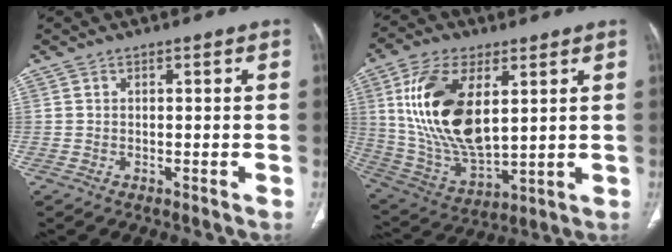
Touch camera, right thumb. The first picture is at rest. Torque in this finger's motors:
{"motor_torque": [-1.81, 2.61, 2.14, 0.64, 0.79]}